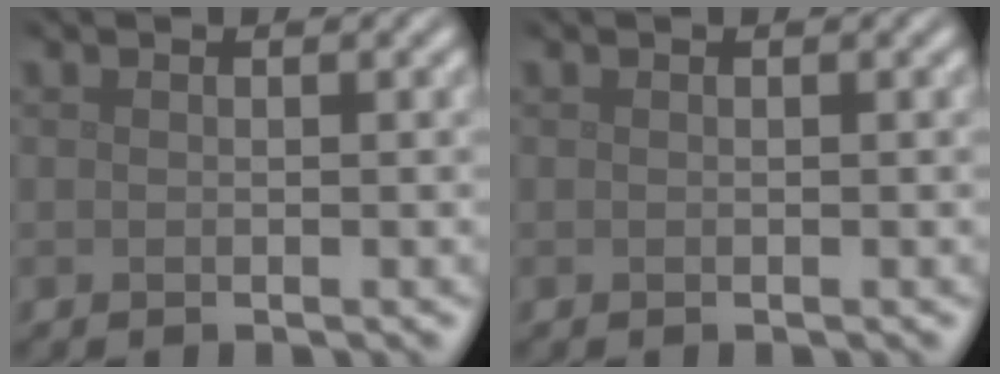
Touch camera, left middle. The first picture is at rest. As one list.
[{"total": 0.0}]